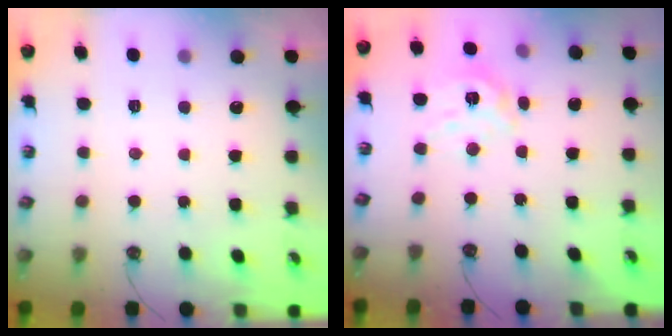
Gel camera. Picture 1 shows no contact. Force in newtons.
{"total": 12.8, "press": 12.8, "slide": 1.1}